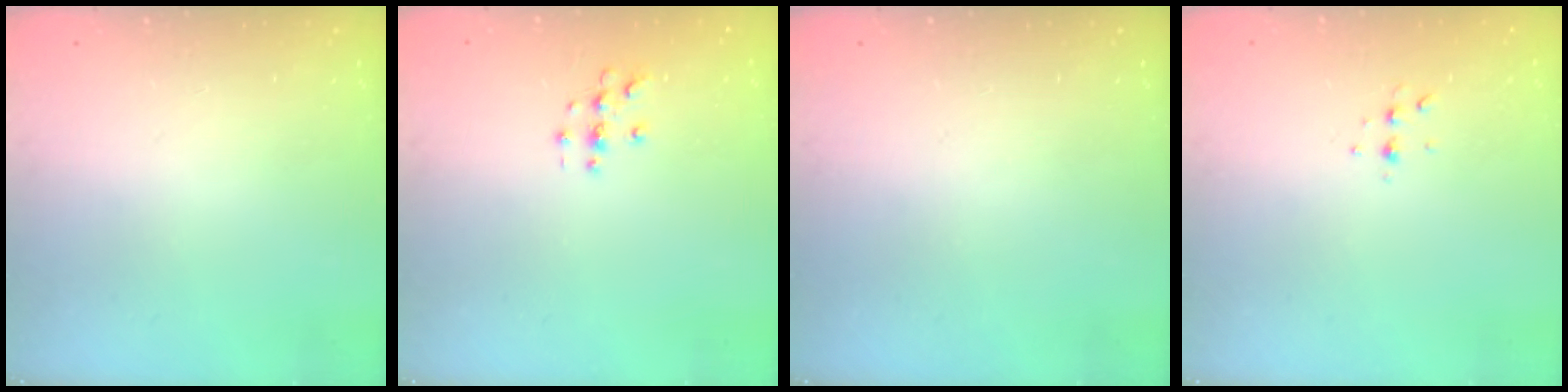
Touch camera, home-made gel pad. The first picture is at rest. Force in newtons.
{"total": 2.9, "press": 2.9, "slide": 0.3}
{"total": 0.0}
{"total": 3.6, "press": 3.5, "slide": 0.7}